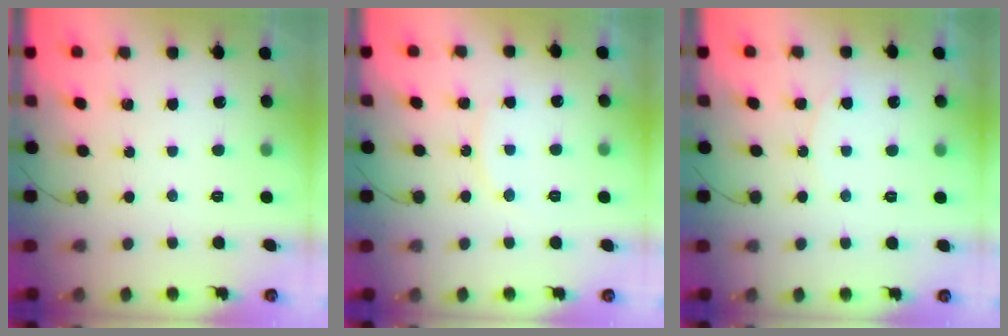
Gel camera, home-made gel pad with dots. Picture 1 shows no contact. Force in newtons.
{"total": 6.5, "press": 6.5, "slide": 0.2}
{"total": 4.2, "press": 4.2, "slide": 0.4}